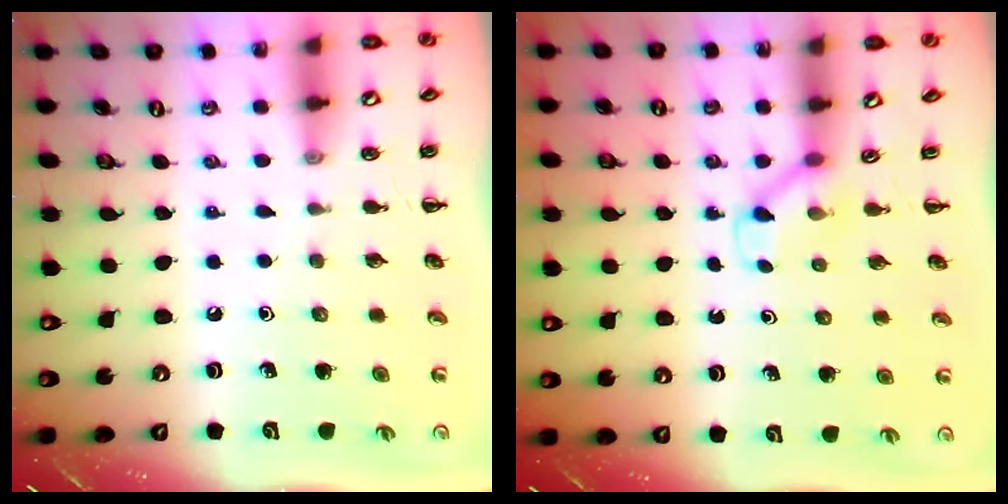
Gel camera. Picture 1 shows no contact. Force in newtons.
{"total": 2.6, "press": 2.4, "slide": 0.9}